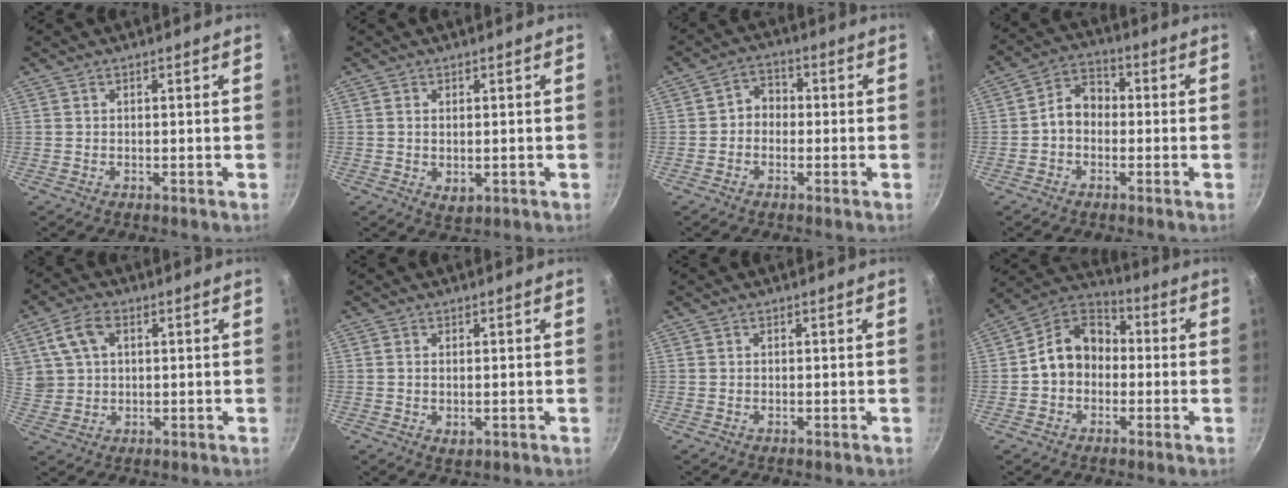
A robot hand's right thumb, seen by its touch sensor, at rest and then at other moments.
{"total": 3.4, "force": [0.0, 2.1, 2.6], "torque": [-0.040, -0.009, 0.007]}
{"total": 4.3, "force": [-0.6, 3.5, 2.3], "torque": [-0.012, 0.017, -0.022]}
{"total": 6.3, "force": [-0.9, 4.8, 3.9], "torque": [-0.039, 0.028, -0.031]}
{"total": 8.2, "force": [2.8, 5.8, 5.1], "torque": [-0.087, -0.003, 0.057]}
{"total": 2.0, "force": [-0.1, 1.1, 1.6], "torque": [-0.025, -0.004, 0.002]}
{"total": 0.0}
{"total": 10.3, "force": [-0.7, 8.1, 6.4], "torque": [-0.072, 0.037, -0.035]}